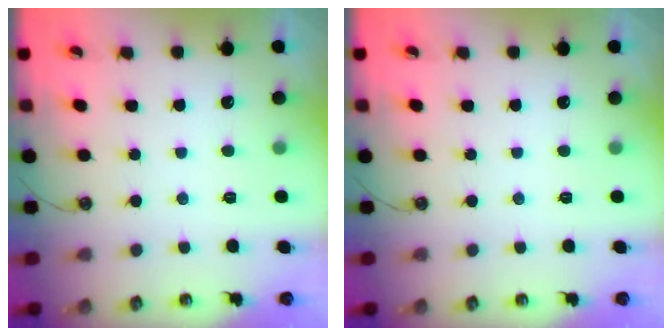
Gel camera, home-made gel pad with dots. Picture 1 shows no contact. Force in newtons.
{"total": 0.0}